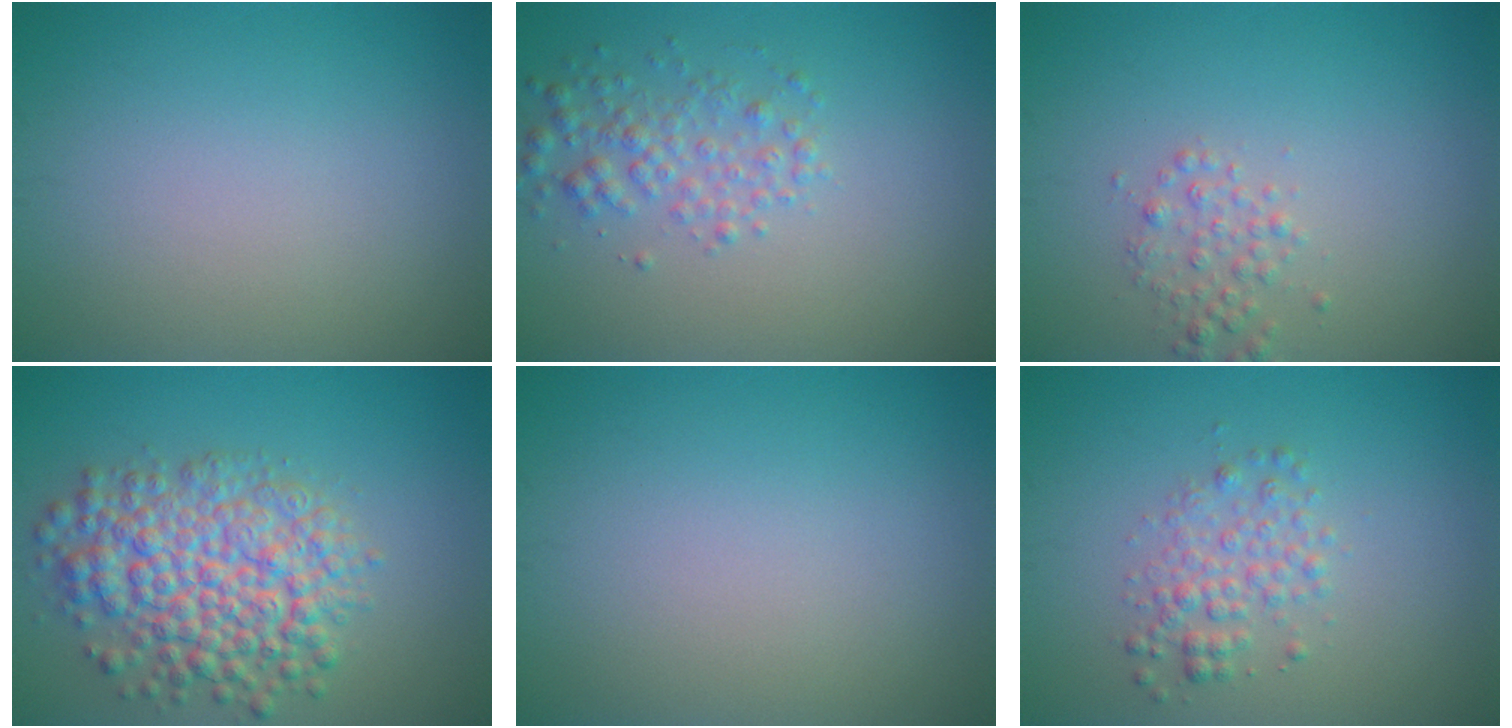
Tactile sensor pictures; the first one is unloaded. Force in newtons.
{"total": 2.6, "press": 2.6, "slide": 0.0}
{"total": 1.7, "press": 1.7, "slide": 0.0}
{"total": 7.5, "press": 7.5, "slide": 0.3}
{"total": 0.0}
{"total": 2.5, "press": 2.5, "slide": 0.1}